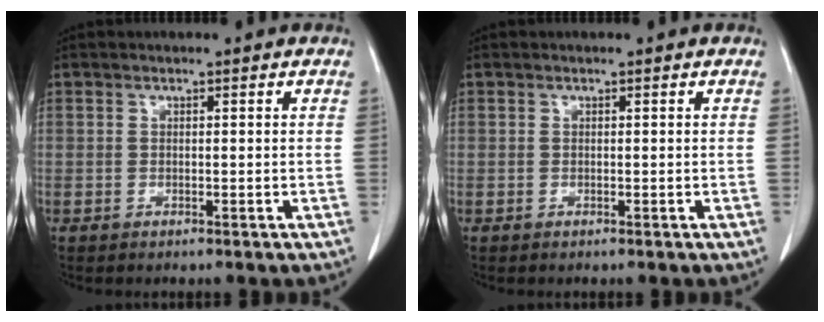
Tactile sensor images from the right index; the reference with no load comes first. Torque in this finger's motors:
{"motor_torque": [-0.01, 0.00, 0.00, 0.00]}